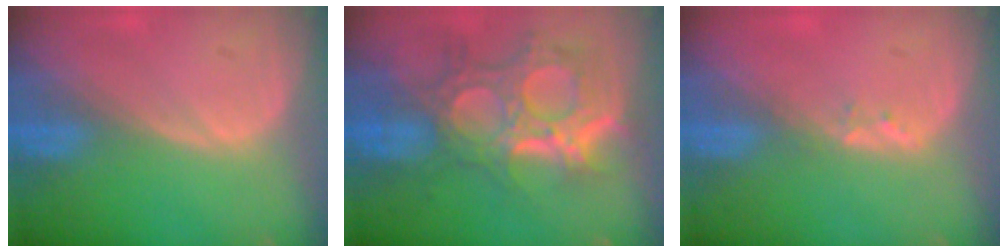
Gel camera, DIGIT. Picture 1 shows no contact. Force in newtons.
{"total": 12.0, "press": 10.7, "slide": 5.3}
{"total": 1.4, "press": 1.3, "slide": 0.7}